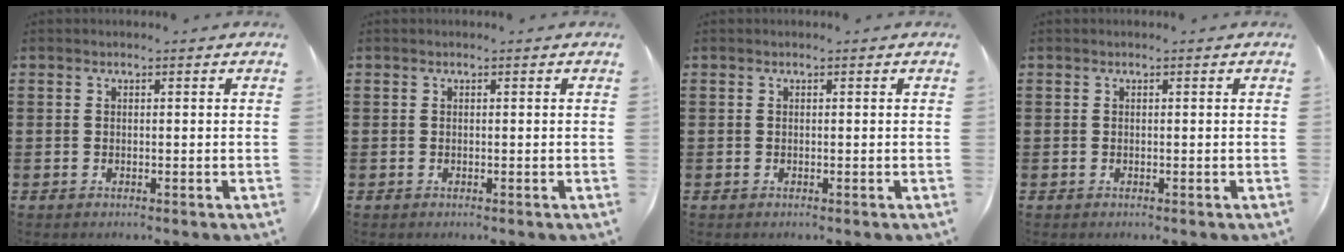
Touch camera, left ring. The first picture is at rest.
{"total": 0.0}
{"total": 0.0}
{"total": 0.0}